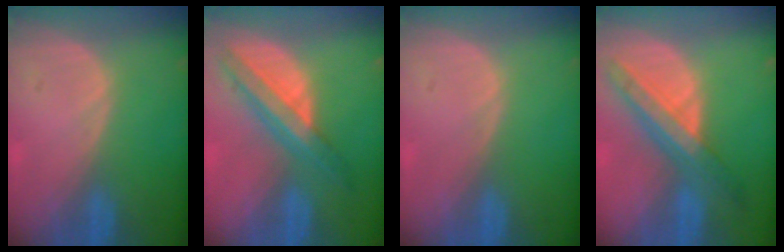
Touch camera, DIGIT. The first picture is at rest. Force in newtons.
{"total": 8.0, "press": 6.8, "slide": 4.3}
{"total": 0.0}
{"total": 8.5, "press": 7.5, "slide": 4.0}